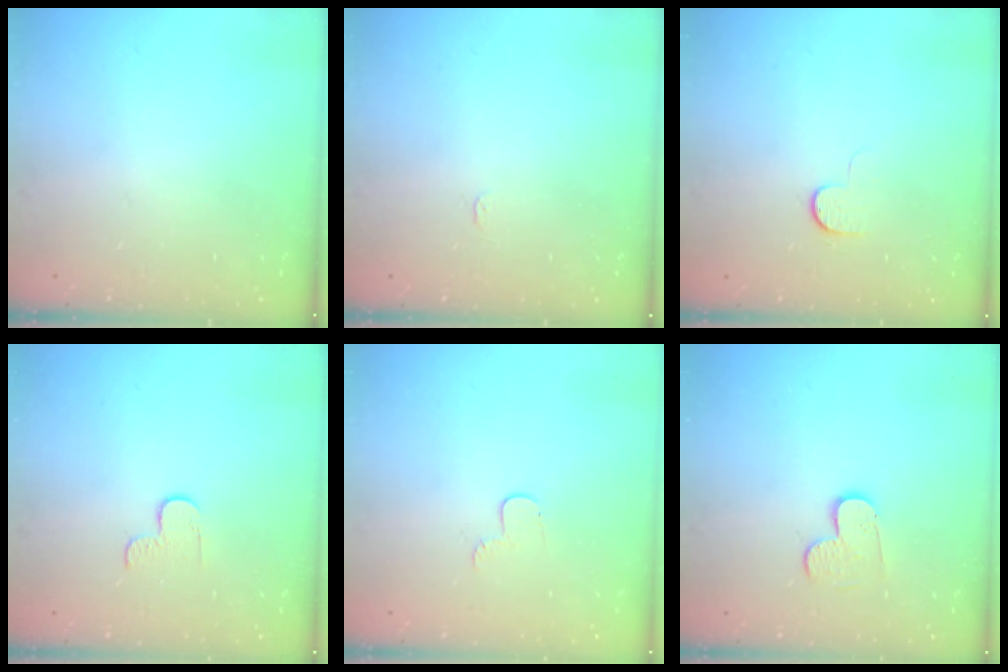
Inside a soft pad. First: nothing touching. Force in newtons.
{"total": 2.4, "press": 2.4, "slide": 0.3}
{"total": 5.0, "press": 5.0, "slide": 0.5}
{"total": 2.7, "press": 2.6, "slide": 0.4}
{"total": 4.0, "press": 3.9, "slide": 0.3}
{"total": 4.2, "press": 4.2, "slide": 0.4}